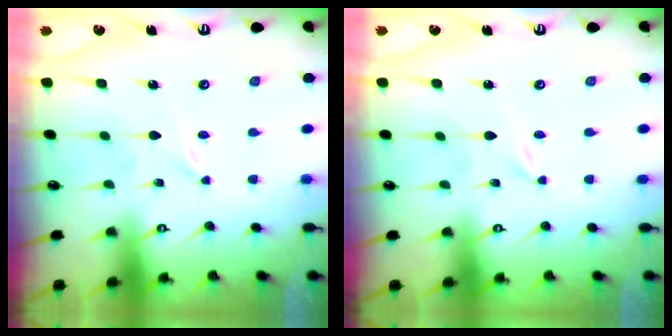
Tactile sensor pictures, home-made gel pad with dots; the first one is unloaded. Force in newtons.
{"total": 0.0}